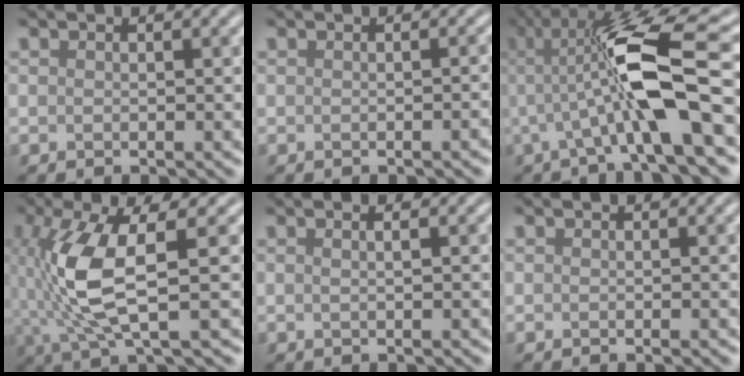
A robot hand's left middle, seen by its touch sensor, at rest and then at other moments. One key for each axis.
{"total": 1.1, "fx": -0.5, "fy": 0.3, "fz": 0.9, "tx": -0.009, "ty": 0.001, "tz": -0.007}
{"total": 9.8, "fx": 0.0, "fy": 1.8, "fz": 9.6, "tx": -0.163, "ty": 0.009, "tz": -0.005}
{"total": 7.6, "fx": 0.2, "fy": 2.1, "fz": 7.3, "tx": -0.170, "ty": -0.006, "tz": 0.011}
{"total": 2.0, "fx": 0.8, "fy": 0.9, "fz": 1.6, "tx": -0.005, "ty": 0.003, "tz": -0.011}
{"total": 0.0}